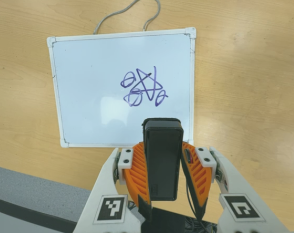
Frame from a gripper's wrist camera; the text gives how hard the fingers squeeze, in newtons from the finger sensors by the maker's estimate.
{"total": 4.6, "left": 3.2, "right": 6.0}